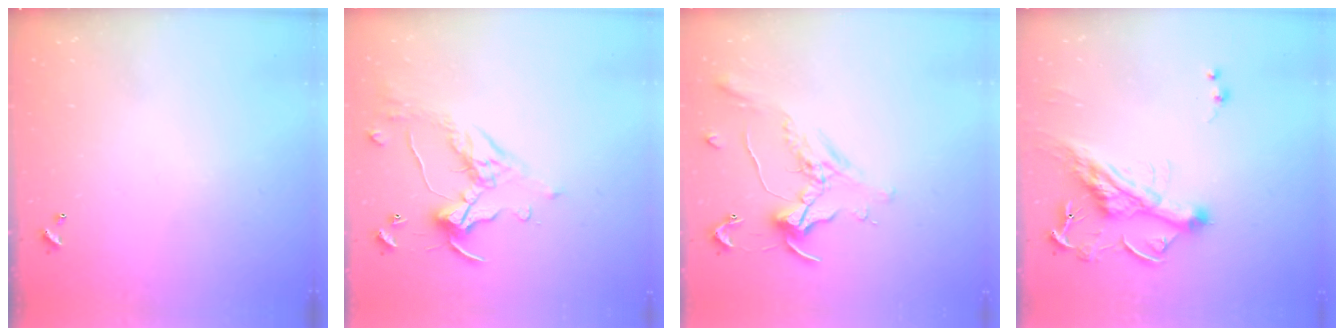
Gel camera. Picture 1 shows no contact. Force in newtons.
{"total": 1.5, "press": 1.5, "slide": 0.2}
{"total": 1.1, "press": 1.0, "slide": 0.4}
{"total": 9.2, "press": 9.2, "slide": 1.3}